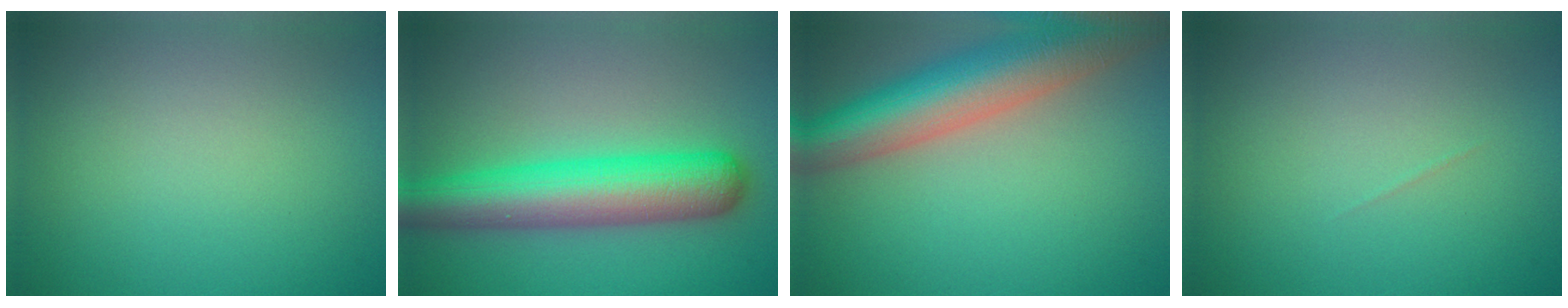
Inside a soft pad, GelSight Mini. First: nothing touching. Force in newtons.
{"total": 8.2, "press": 8.2, "slide": 0.3}
{"total": 10.0, "press": 10.0, "slide": 0.6}
{"total": 0.0}